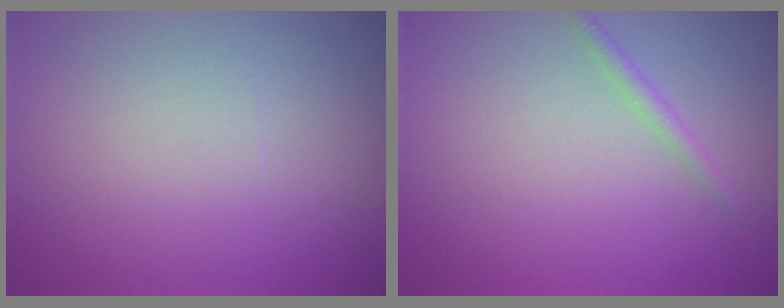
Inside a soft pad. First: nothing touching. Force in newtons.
{"total": 1.2, "press": 1.2, "slide": 0.0}